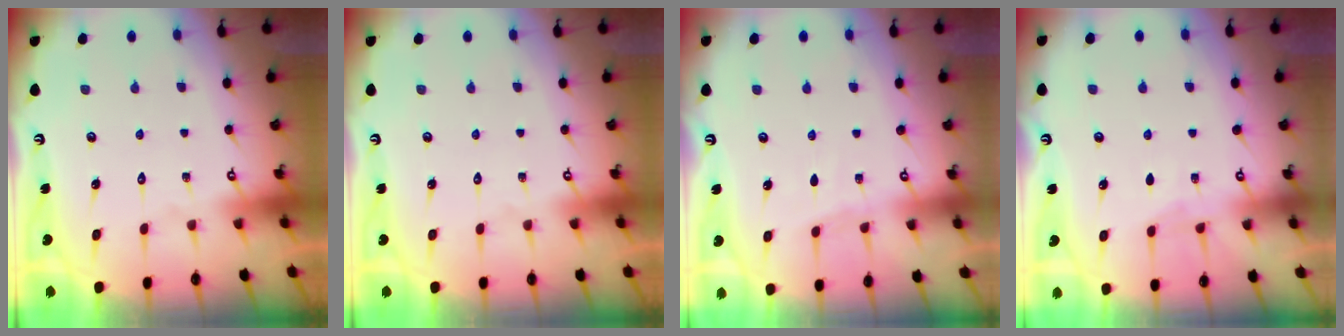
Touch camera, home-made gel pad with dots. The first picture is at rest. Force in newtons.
{"total": 0.0}
{"total": 2.4, "press": 2.4, "slide": 0.4}
{"total": 3.7, "press": 3.7, "slide": 0.4}